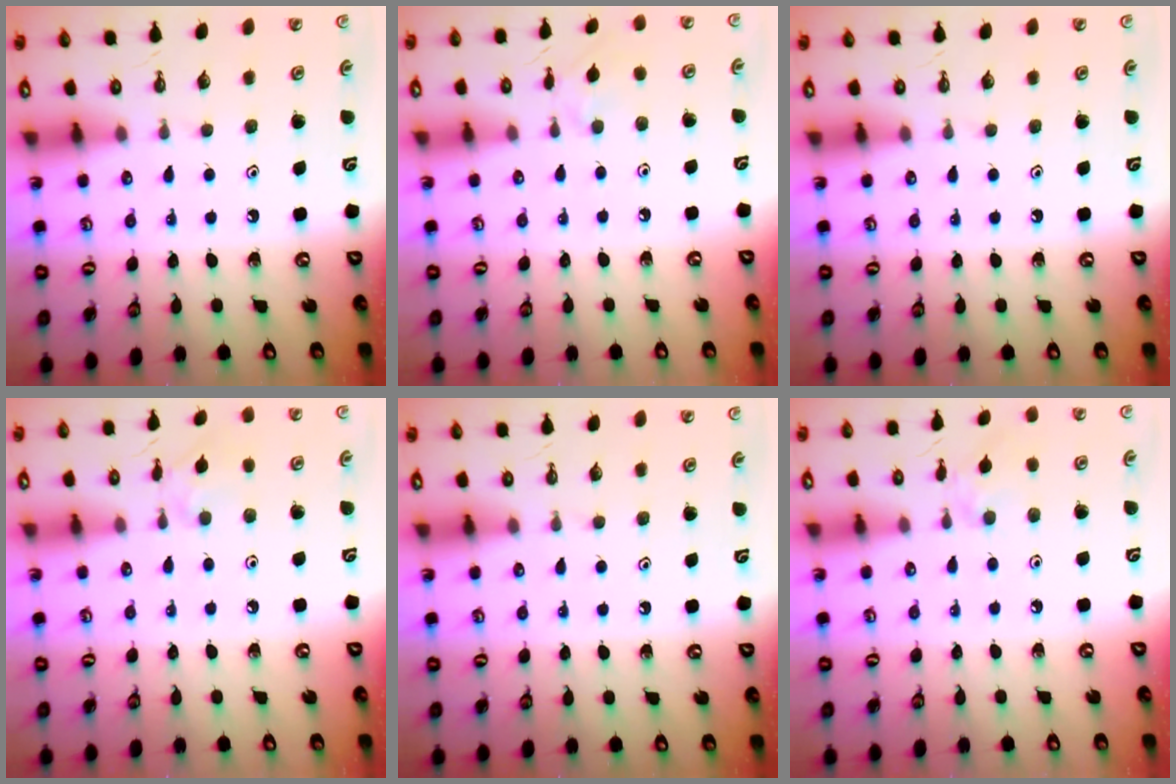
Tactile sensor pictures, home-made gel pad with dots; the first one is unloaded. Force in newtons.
{"total": 1.5, "press": 1.4, "slide": 0.5}
{"total": 0.0}
{"total": 3.7, "press": 3.7, "slide": 0.3}
{"total": 0.0}
{"total": 2.4, "press": 2.4, "slide": 0.4}